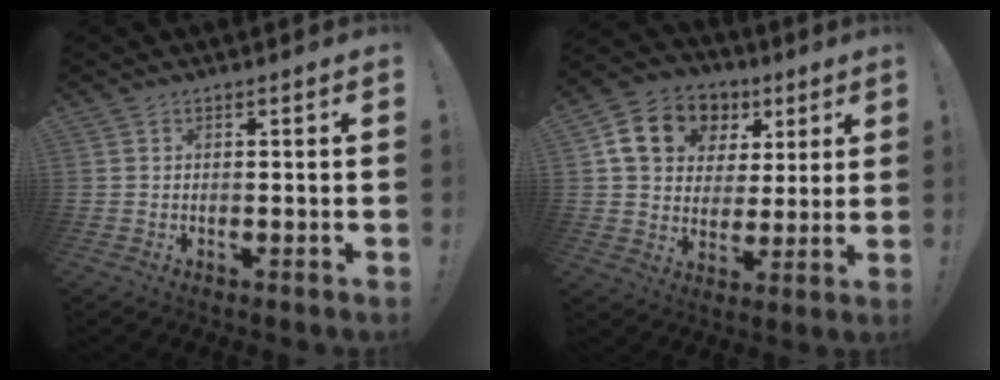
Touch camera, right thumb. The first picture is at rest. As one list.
[{"total": 15.1, "force": [6.5, 11.7, 7.0], "torque": [-0.101, -0.020, 0.131]}]